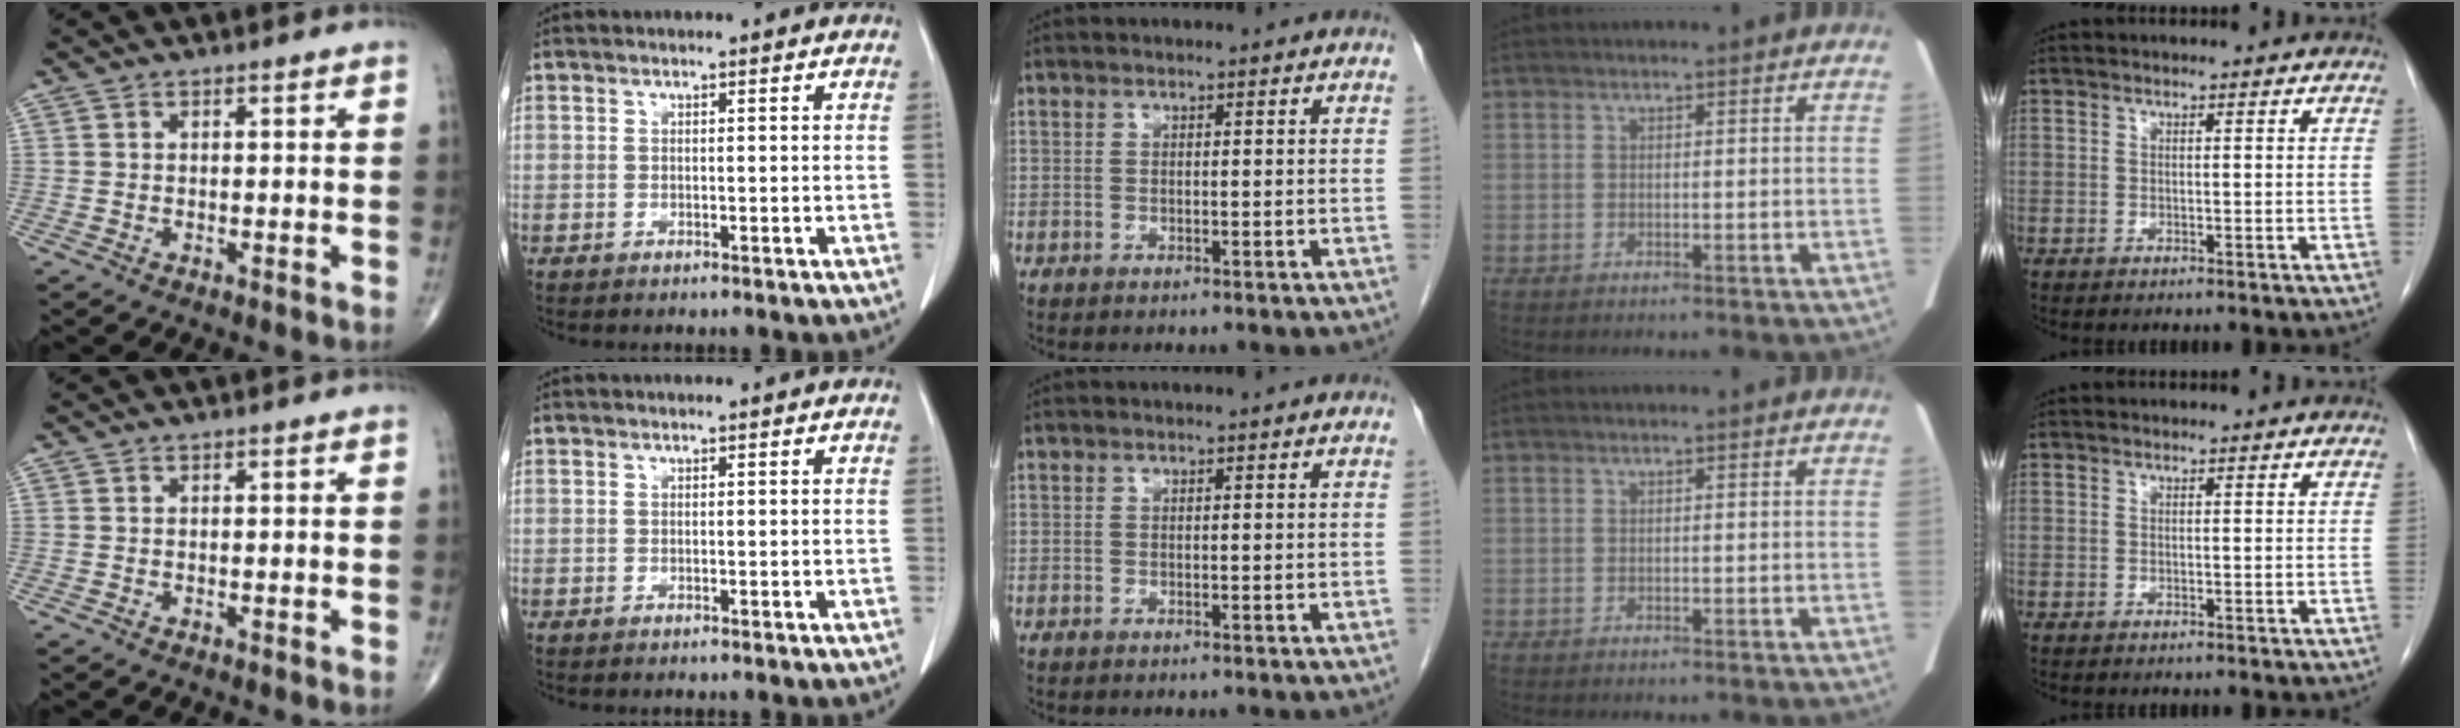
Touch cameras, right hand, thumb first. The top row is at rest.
{}